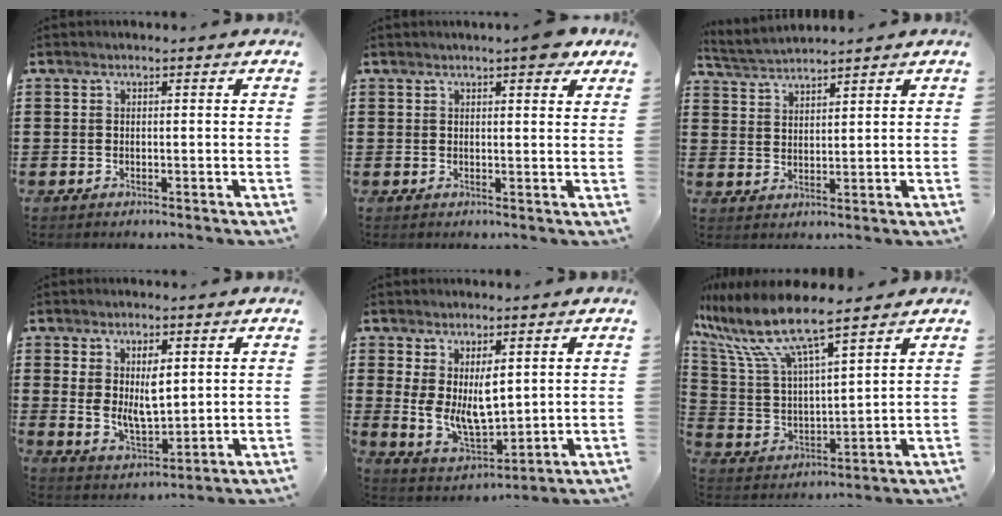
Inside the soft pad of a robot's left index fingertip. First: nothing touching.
{"total": 4.1, "force": [3.1, 0.8, 2.7], "torque": [-0.035, -0.006, 0.050]}
{"total": 2.7, "force": [2.7, 0.1, 0.2], "torque": [-0.016, -0.008, 0.048]}
{"total": 6.4, "force": [2.0, 3.1, 5.2], "torque": [-0.093, -0.002, 0.033]}
{"total": 7.1, "force": [2.4, 3.8, 5.4], "torque": [-0.109, -0.012, 0.046]}
{"total": 9.9, "force": [8.1, 1.3, 5.4], "torque": [-0.146, -0.045, 0.136]}